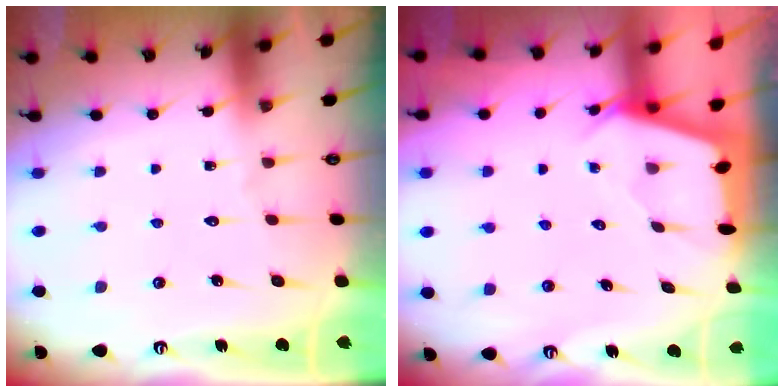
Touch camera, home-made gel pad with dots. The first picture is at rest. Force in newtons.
{"total": 2.4, "press": 2.4, "slide": 0.3}